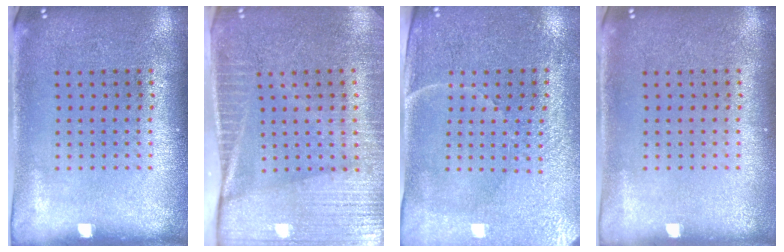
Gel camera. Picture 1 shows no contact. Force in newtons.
{"total": 4.0, "press": 3.5, "slide": 2.0}
{"total": 3.4, "press": 3.2, "slide": 1.0}
{"total": 0.0}